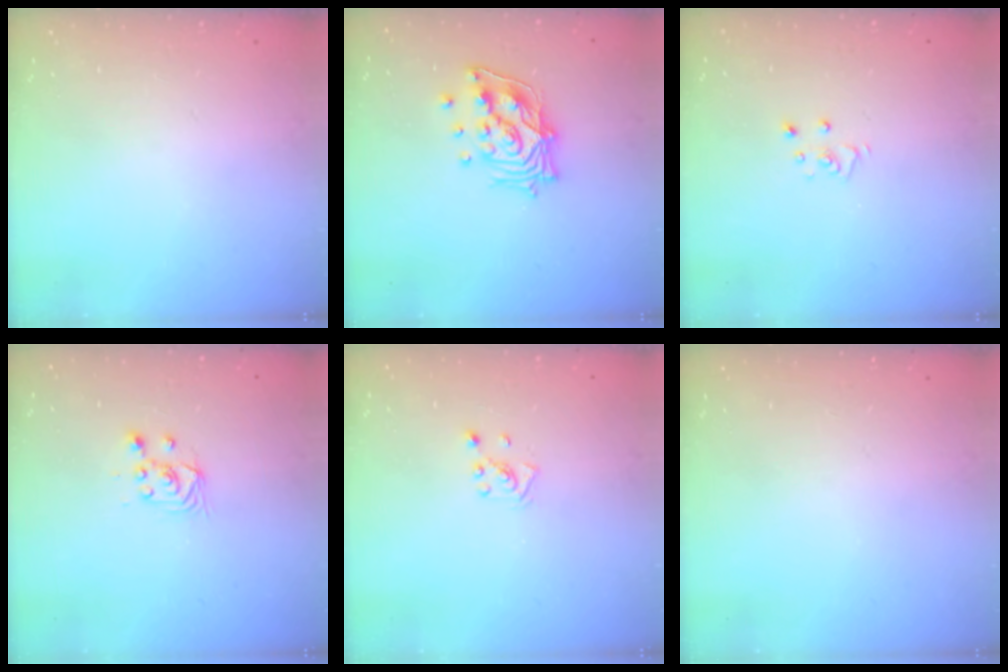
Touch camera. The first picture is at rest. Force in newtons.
{"total": 12.7, "press": 12.6, "slide": 1.3}
{"total": 3.6, "press": 3.6, "slide": 0.2}
{"total": 2.9, "press": 2.7, "slide": 1.0}
{"total": 2.2, "press": 2.2, "slide": 0.3}
{"total": 0.0}